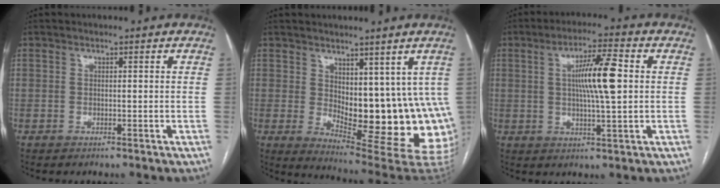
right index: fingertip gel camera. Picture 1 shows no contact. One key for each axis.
{"total": 16.3, "fx": 1.3, "fy": 7.0, "fz": 14.6, "tx": -0.159, "ty": -0.023, "tz": 0.037}
{"total": 9.2, "fx": 1.3, "fy": 0.7, "fz": 9.1, "tx": -0.162, "ty": 0.005, "tz": 0.022}